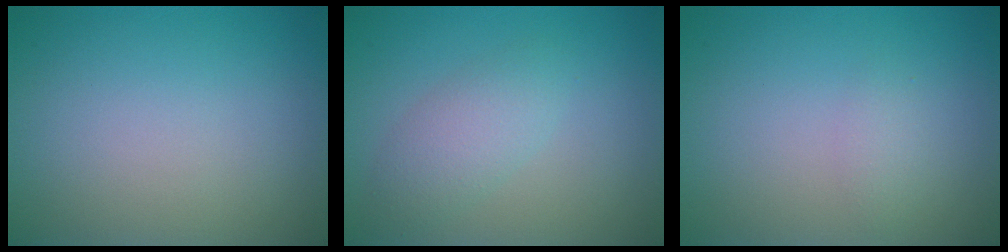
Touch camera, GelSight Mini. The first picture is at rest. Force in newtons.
{"total": 2.8, "press": 2.8, "slide": 0.2}
{"total": 1.0, "press": 1.0, "slide": 0.2}